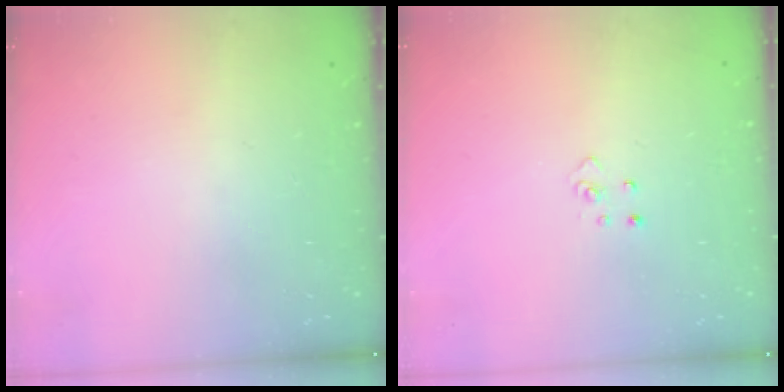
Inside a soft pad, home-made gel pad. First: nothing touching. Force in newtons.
{"total": 3.2, "press": 3.2, "slide": 0.2}